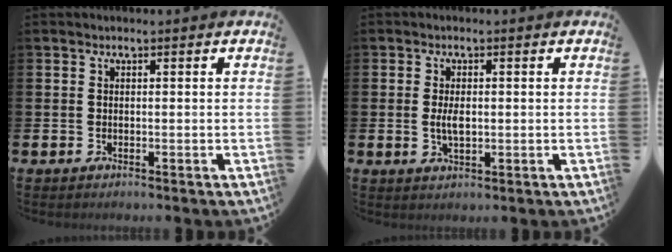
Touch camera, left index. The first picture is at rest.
{"total": 2.8, "force": [0.1, 1.3, 2.4], "torque": [-0.038, 0.000, -0.002]}